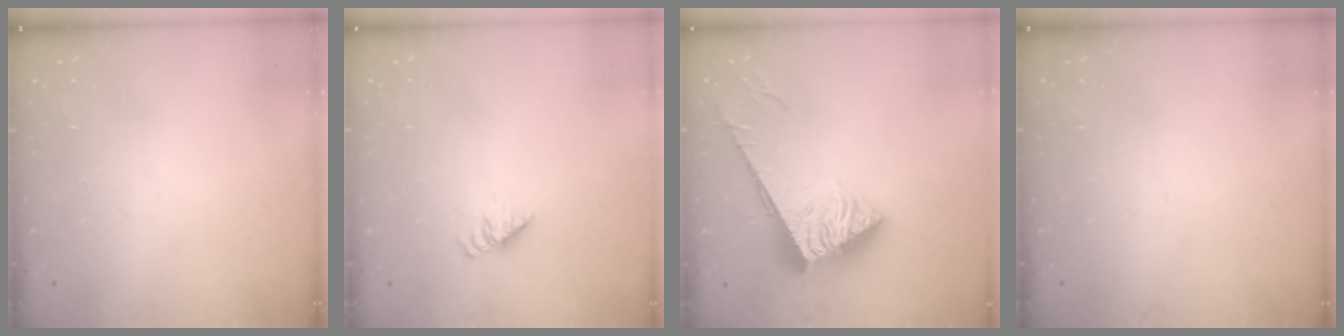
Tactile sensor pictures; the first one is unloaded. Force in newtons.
{"total": 1.4, "press": 1.4, "slide": 0.3}
{"total": 5.2, "press": 5.2, "slide": 0.6}
{"total": 0.0}